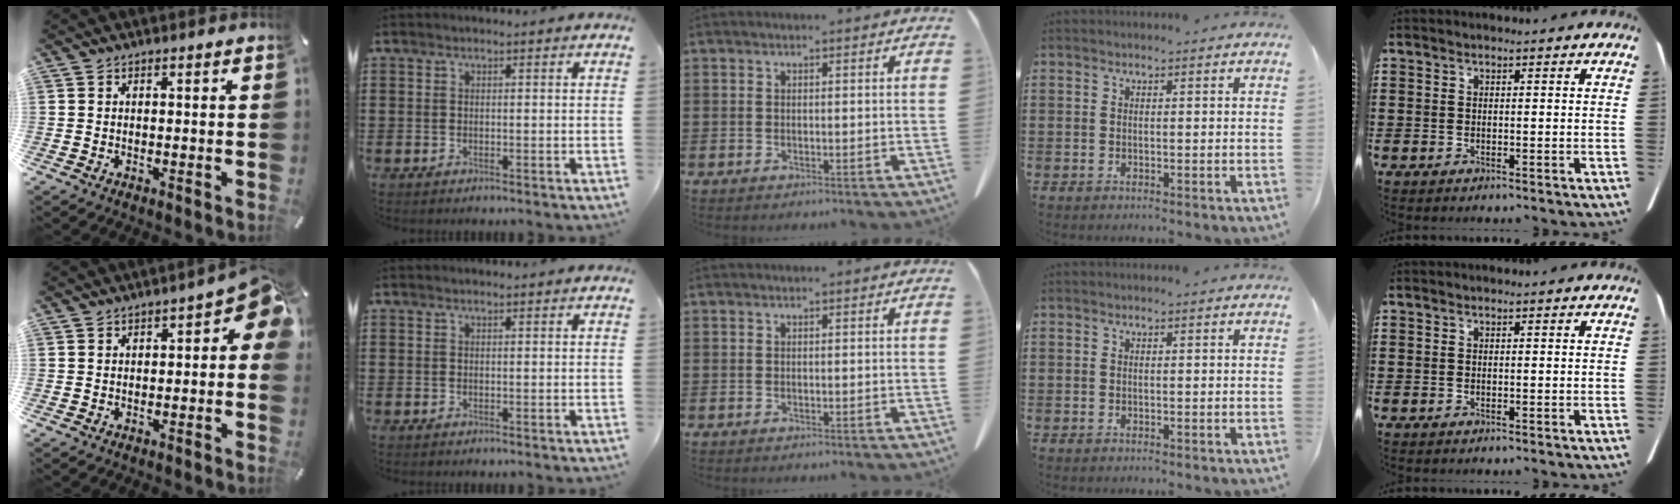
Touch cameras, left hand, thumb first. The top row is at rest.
{"thumb": {"total": 5.1, "force": [0.3, 2.6, 4.4], "torque": [-0.057, 0.001, 0.002]}}